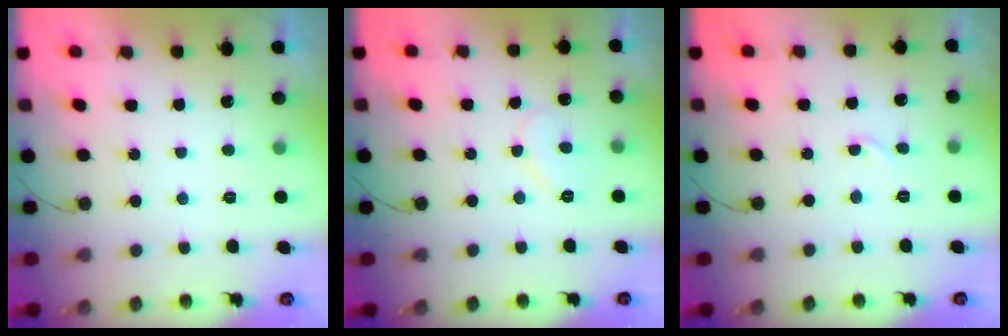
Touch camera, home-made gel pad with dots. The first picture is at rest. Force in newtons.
{"total": 6.9, "press": 6.9, "slide": 0.4}
{"total": 2.7, "press": 2.7, "slide": 0.3}